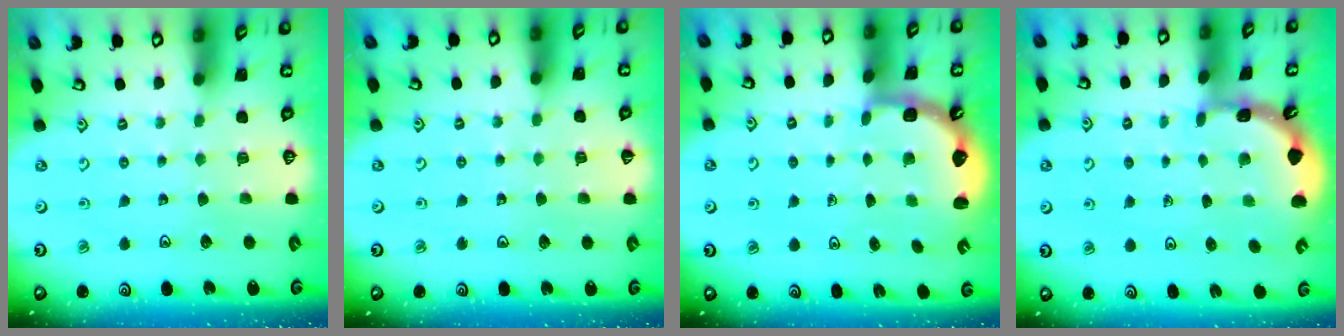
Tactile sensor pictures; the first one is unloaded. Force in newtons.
{"total": 2.4, "press": 2.4, "slide": 0.3}
{"total": 2.5, "press": 2.1, "slide": 1.3}
{"total": 1.7, "press": 1.7, "slide": 0.1}